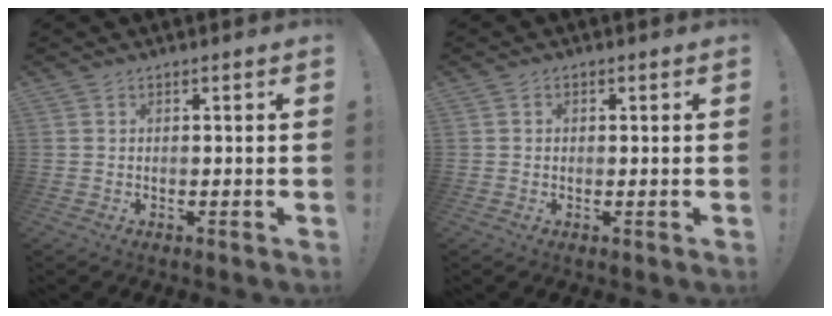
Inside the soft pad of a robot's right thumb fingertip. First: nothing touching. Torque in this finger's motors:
{"motor_torque": [-0.12, -0.19, -0.07, 0.16, 0.08]}